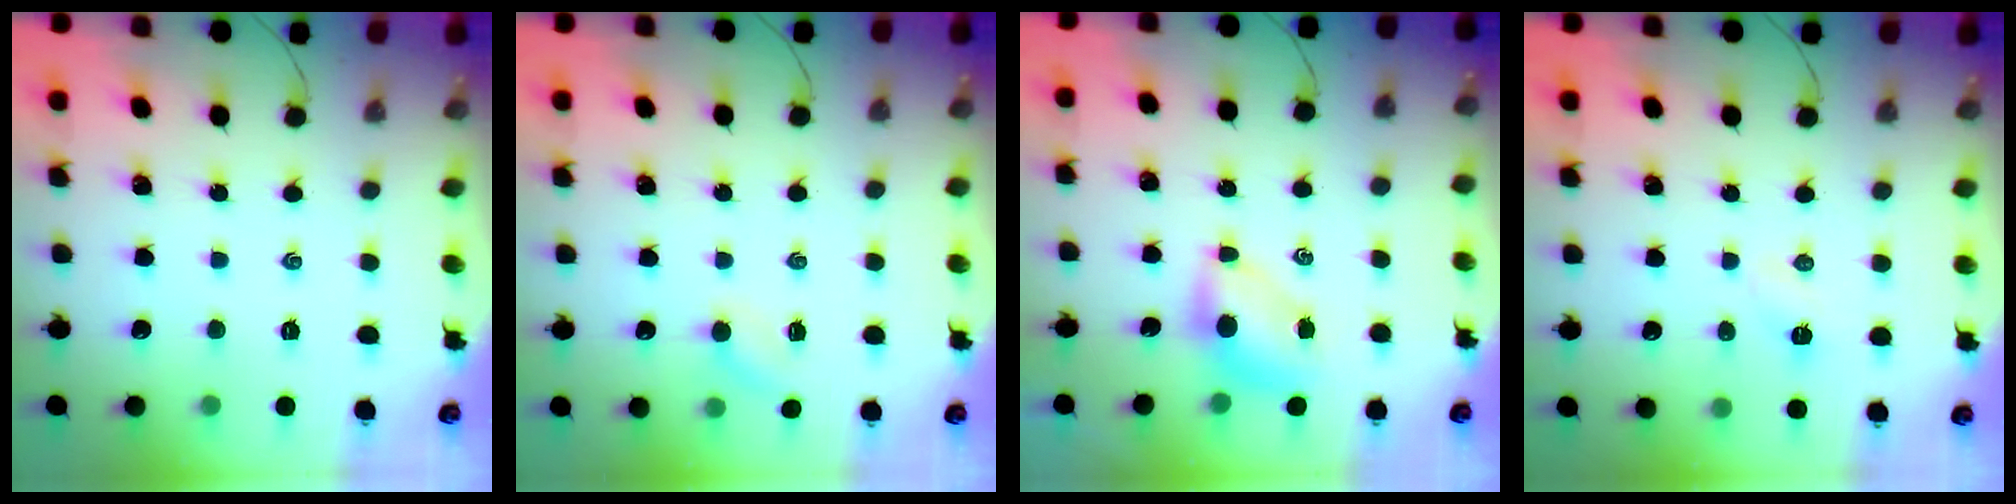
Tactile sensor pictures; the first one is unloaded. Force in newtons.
{"total": 3.4, "press": 3.2, "slide": 1.1}
{"total": 5.5, "press": 5.4, "slide": 0.5}
{"total": 3.2, "press": 3.0, "slide": 0.9}